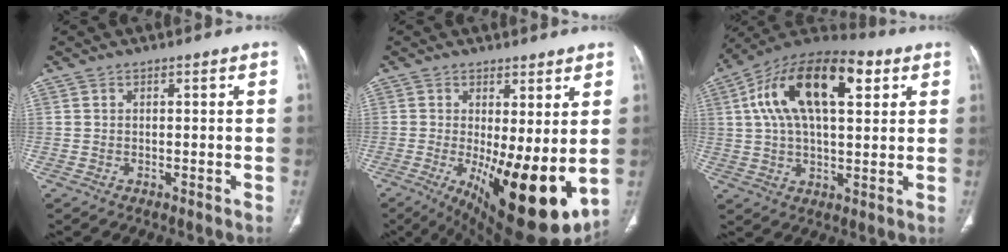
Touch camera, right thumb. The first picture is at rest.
{"total": 17.3, "force": [-2.0, 5.9, 16.1], "torque": [-0.228, -0.038, -0.006]}
{"total": 21.0, "force": [6.6, 10.0, 17.2], "torque": [-0.292, 0.019, 0.104]}